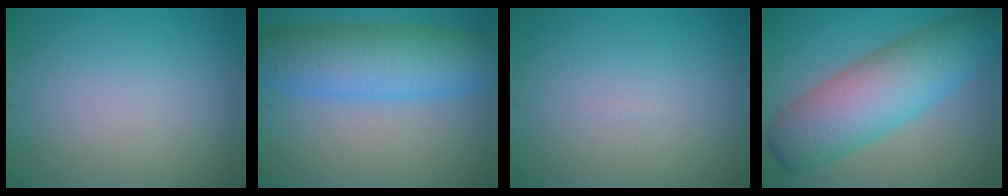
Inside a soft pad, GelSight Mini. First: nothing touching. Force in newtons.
{"total": 8.5, "press": 8.5, "slide": 0.1}
{"total": 0.0}
{"total": 9.2, "press": 9.2, "slide": 0.1}